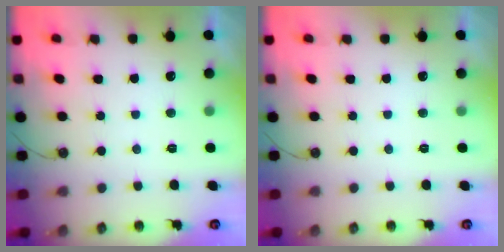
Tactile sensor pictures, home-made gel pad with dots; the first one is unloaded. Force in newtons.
{"total": 0.0}